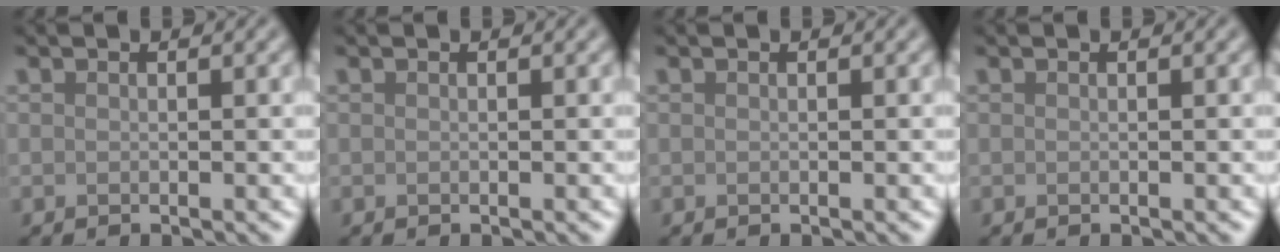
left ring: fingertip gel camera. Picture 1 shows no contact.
{"total": 0.0}
{"total": 0.0}
{"total": 0.0}